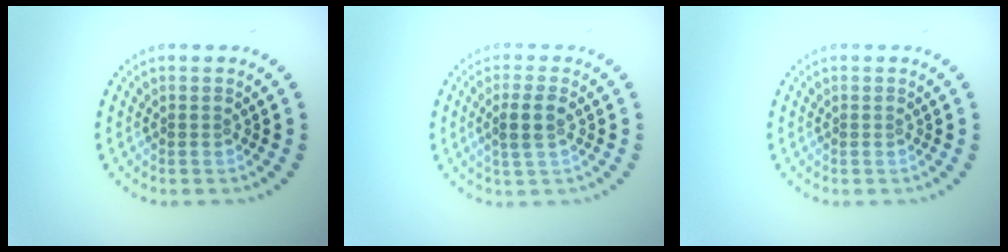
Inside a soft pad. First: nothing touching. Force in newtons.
{"total": 2.3, "press": 2.1, "slide": 1.0}
{"total": 0.0}